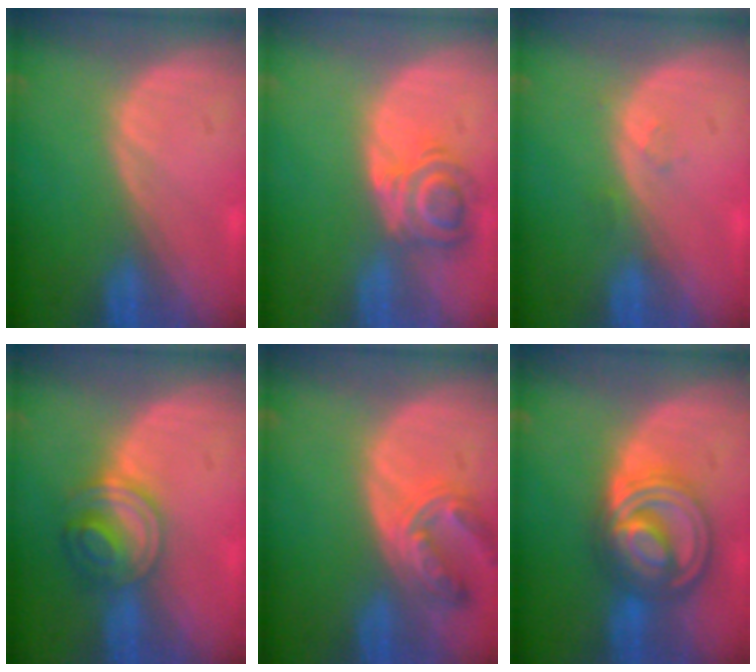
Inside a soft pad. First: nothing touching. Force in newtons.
{"total": 5.5, "press": 5.3, "slide": 1.4}
{"total": 1.1, "press": 1.0, "slide": 0.1}
{"total": 6.0, "press": 5.4, "slide": 2.6}
{"total": 6.9, "press": 6.3, "slide": 3.0}
{"total": 9.0, "press": 9.0, "slide": 0.6}